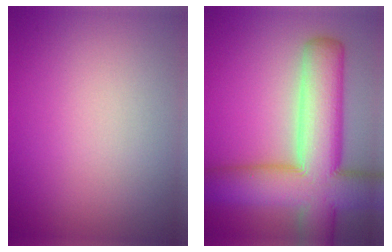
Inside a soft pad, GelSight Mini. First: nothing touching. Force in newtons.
{"total": 12.1, "press": 12.1, "slide": 0.6}